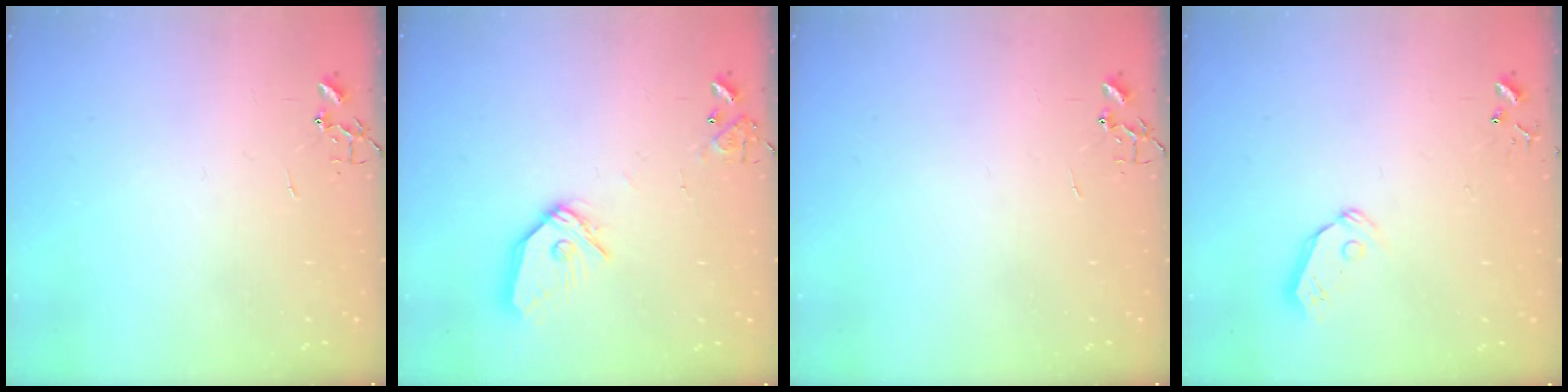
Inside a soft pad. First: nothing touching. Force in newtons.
{"total": 12.7, "press": 12.6, "slide": 1.7}
{"total": 0.0}
{"total": 7.3, "press": 7.2, "slide": 0.8}